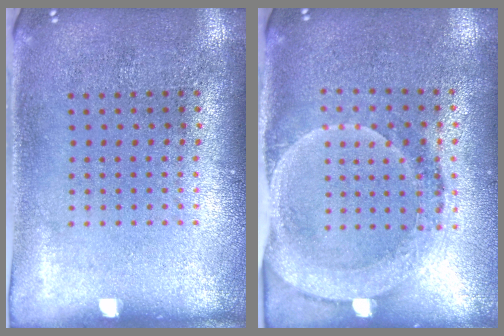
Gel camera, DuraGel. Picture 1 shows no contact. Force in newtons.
{"total": 1.9, "press": 1.6, "slide": 1.0}